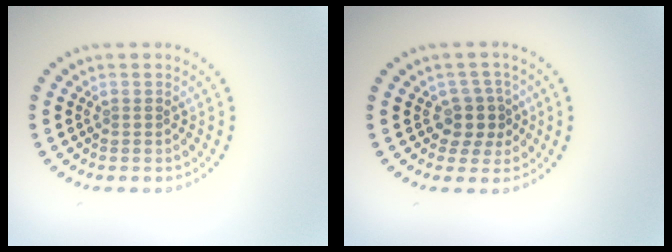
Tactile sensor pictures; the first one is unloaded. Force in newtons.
{"total": 2.6, "press": 2.1, "slide": 1.5}